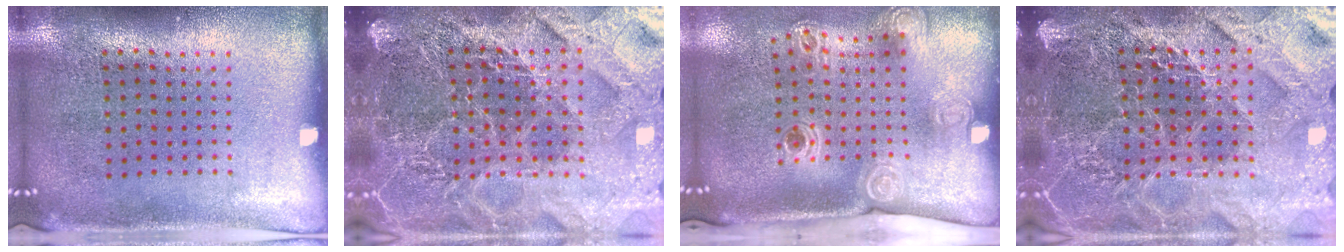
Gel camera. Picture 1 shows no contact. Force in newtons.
{"total": 5.6, "press": 5.0, "slide": 2.6}
{"total": 2.3, "press": 1.6, "slide": 1.6}
{"total": 5.3, "press": 4.8, "slide": 2.3}